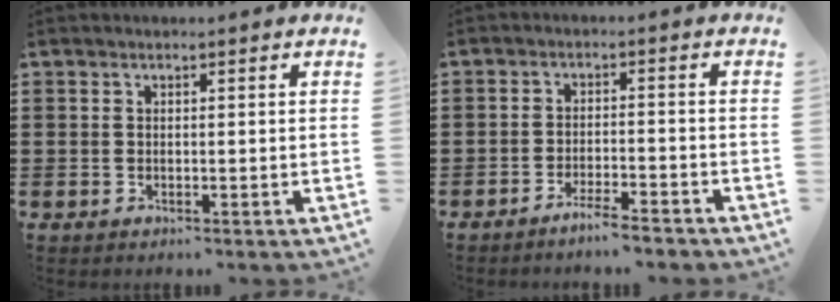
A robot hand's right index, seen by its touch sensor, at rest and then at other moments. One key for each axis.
{"total": 3.4, "fx": -3.1, "fy": 0.0, "fz": 1.4, "tx": -0.024, "ty": 0.002, "tz": -0.060}